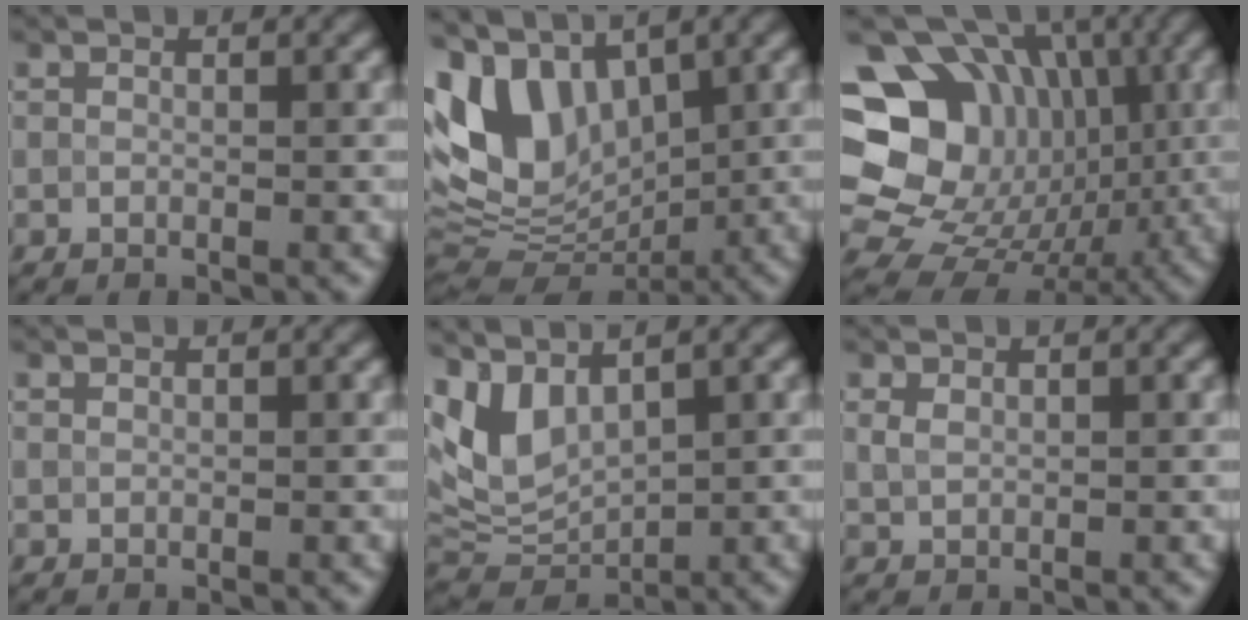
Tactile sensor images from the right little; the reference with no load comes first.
{"total": 10.4, "force": [3.3, 6.4, 7.4], "torque": [-0.144, 0.003, 0.059]}
{"total": 17.0, "force": [1.9, 14.3, 9.0], "torque": [-0.157, 0.048, 0.021]}
{"total": 0.0}
{"total": 6.6, "force": [2.6, 3.6, 4.9], "torque": [-0.085, 0.000, 0.055]}
{"total": 1.3, "force": [0.6, 0.8, 0.8], "torque": [-0.016, 0.003, 0.010]}